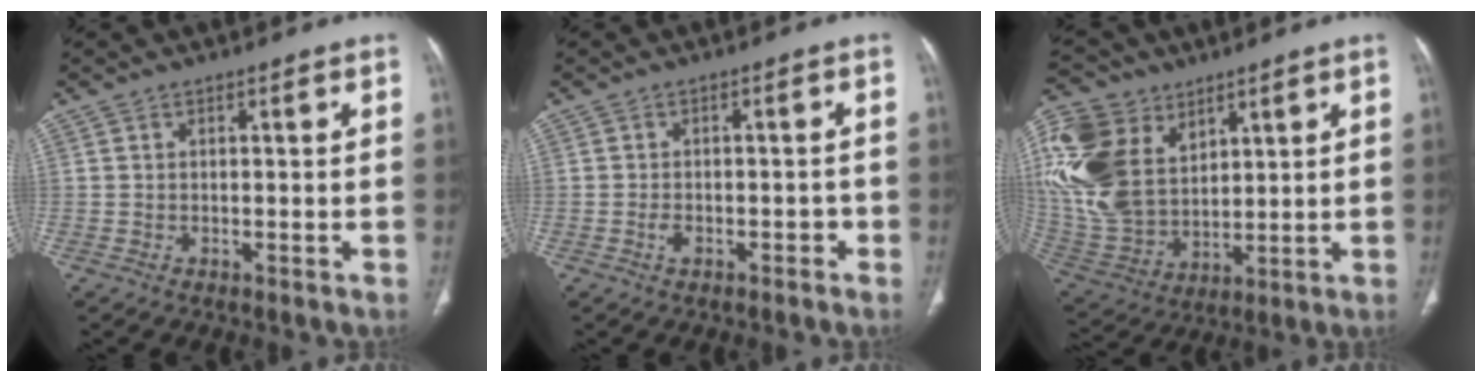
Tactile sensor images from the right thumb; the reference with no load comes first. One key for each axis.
{"total": 2.6, "fx": -1.3, "fy": 1.5, "fz": 1.7, "tx": -0.018, "ty": 0.012, "tz": -0.017}
{"total": 22.6, "fx": 8.5, "fy": 15.7, "fz": 13.9, "tx": -0.314, "ty": -0.008, "tz": 0.179}